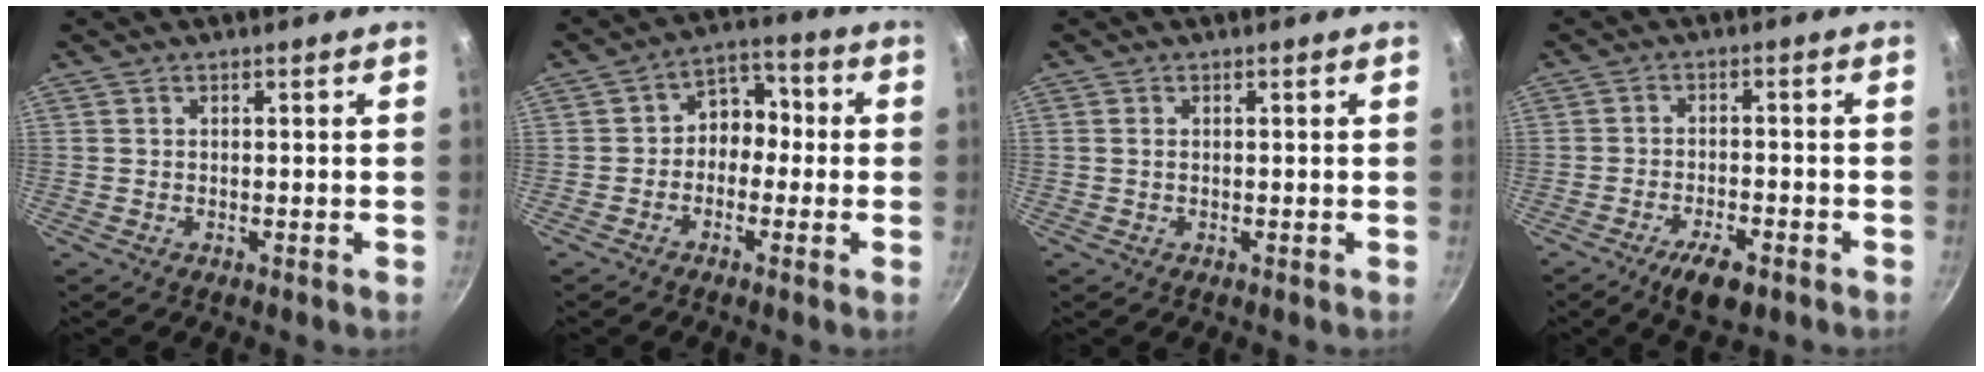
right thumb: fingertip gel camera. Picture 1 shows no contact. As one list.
[{"total": 7.1, "force": [-0.9, 5.7, 4.2], "torque": [-0.008, 0.032, -0.032]}, {"total": 0.8, "force": [0.1, 0.5, 0.6], "torque": [-0.012, 0.000, 0.000]}, {"total": 7.7, "force": [-4.5, 3.2, 5.4], "torque": [-0.081, 0.022, -0.066]}]